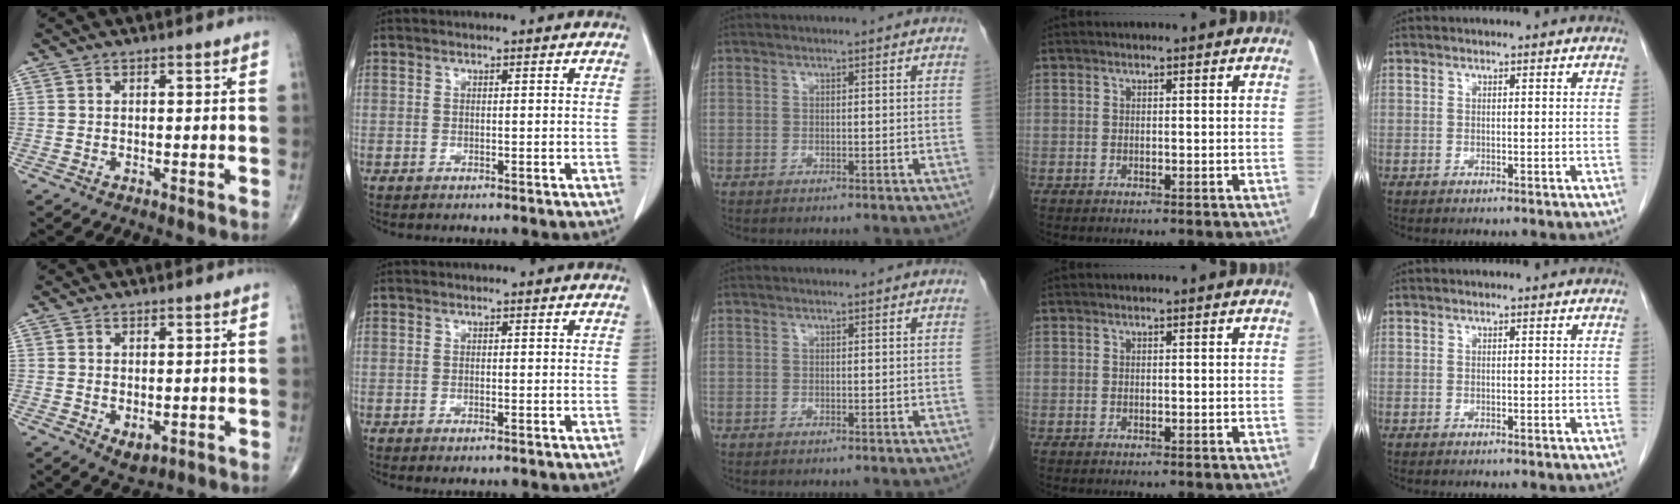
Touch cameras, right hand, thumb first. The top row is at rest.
{"thumb": {"total": 3.0, "force": [-0.5, 1.9, 2.3], "torque": [-0.030, -0.005, 0.003]}, "index": {"total": 0.9, "force": [-0.6, 0.2, 0.7], "torque": [-0.013, -0.002, -0.006]}}